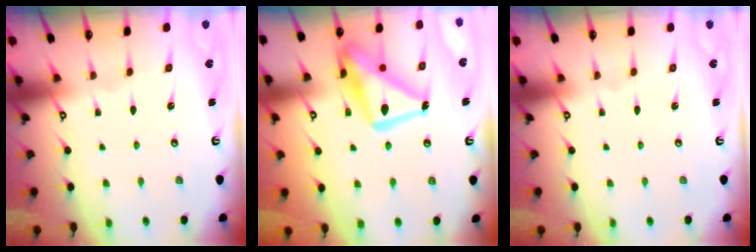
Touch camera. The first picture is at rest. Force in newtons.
{"total": 19.0, "press": 18.9, "slide": 1.4}
{"total": 0.0}